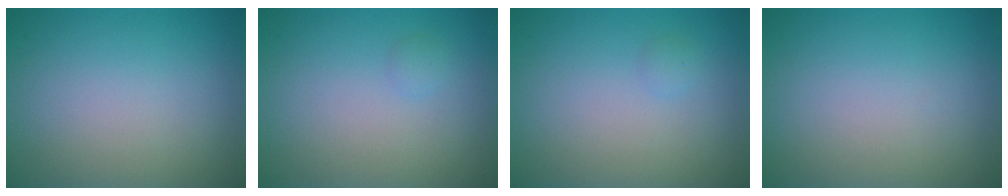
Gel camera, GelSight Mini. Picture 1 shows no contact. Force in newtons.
{"total": 0.6, "press": 0.6, "slide": 0.1}
{"total": 0.6, "press": 0.6, "slide": 0.1}
{"total": 0.0}